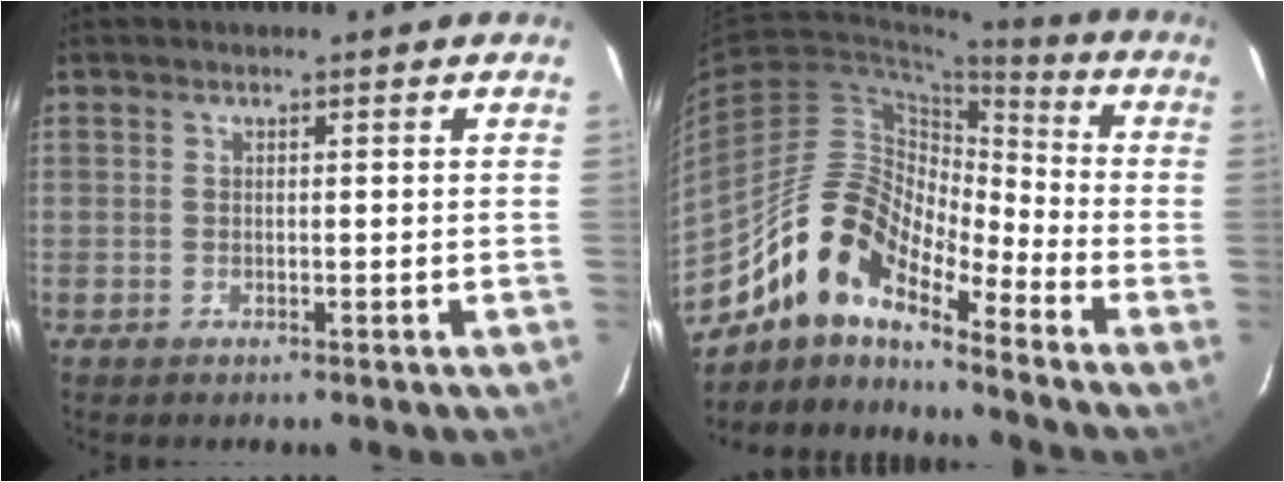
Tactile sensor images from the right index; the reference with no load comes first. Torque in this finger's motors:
{"motor_torque": [1.05, -1.09, 0.92, 0.19]}